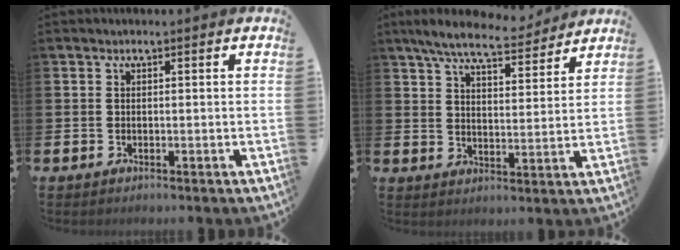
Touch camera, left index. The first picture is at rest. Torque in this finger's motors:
{"motor_torque": [1.04, -1.10, 0.23, 0.17]}